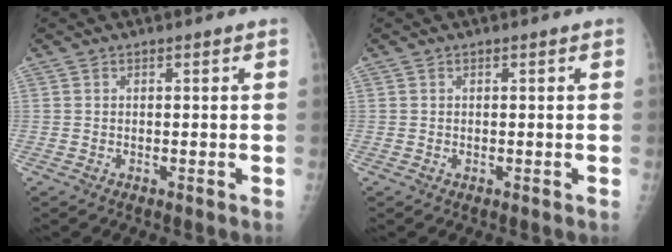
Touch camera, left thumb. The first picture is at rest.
{"total": 0.0}